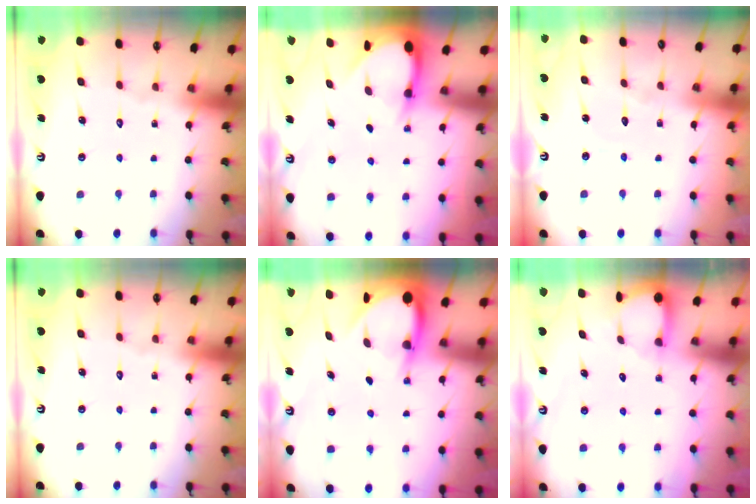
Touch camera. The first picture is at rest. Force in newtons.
{"total": 3.7, "press": 3.7, "slide": 0.3}
{"total": 4.9, "press": 4.8, "slide": 0.3}
{"total": 0.0}
{"total": 4.6, "press": 4.5, "slide": 0.4}
{"total": 2.8, "press": 2.8, "slide": 0.3}